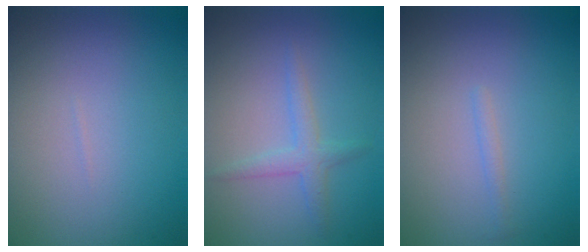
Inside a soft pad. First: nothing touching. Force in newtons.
{"total": 1.8, "press": 1.8, "slide": 0.1}
{"total": 0.6, "press": 0.6, "slide": 0.0}